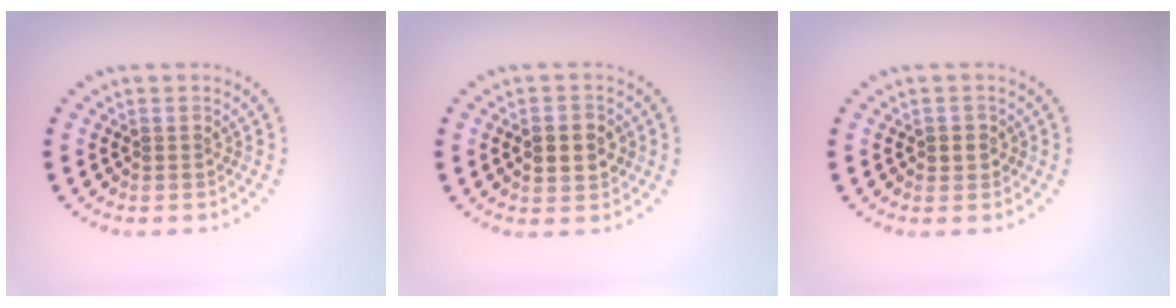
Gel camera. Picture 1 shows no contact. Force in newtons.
{"total": 2.7, "press": 2.7, "slide": 0.1}
{"total": 1.2, "press": 1.1, "slide": 0.5}